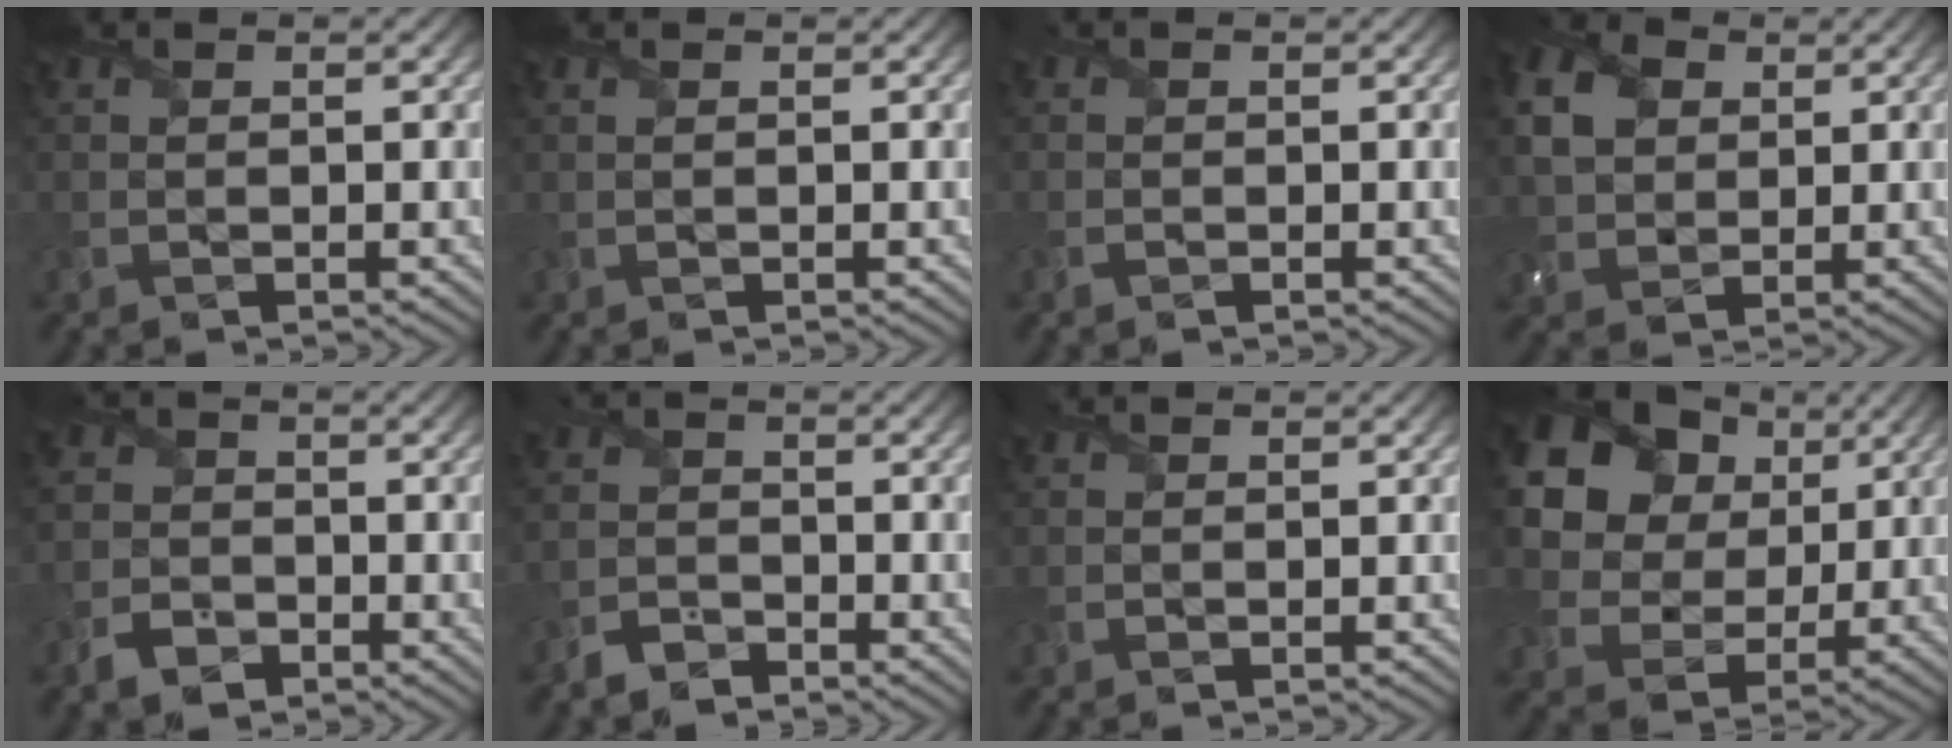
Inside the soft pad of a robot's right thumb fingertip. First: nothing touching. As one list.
[{"total": 0.6, "force": [0.1, 0.2, 0.5], "torque": [-0.011, 0.002, 0.005]}, {"total": 0.6, "force": [-0.4, 0.4, 0.3], "torque": [-0.006, -0.001, -0.010]}, {"total": 7.2, "force": [2.3, 5.4, 4.0], "torque": [-0.124, 0.012, 0.040]}, {"total": 3.8, "force": [-2.4, 2.7, 1.3], "torque": [-0.036, -0.003, -0.061]}, {"total": 2.9, "force": [-2.5, 1.4, 0.7], "torque": [-0.020, 0.003, -0.062]}, {"total": 0.6, "force": [0.5, 0.2, 0.1], "torque": [-0.006, 0.001, 0.010]}, {"total": 17.1, "force": [7.6, 13.0, 8.1], "torque": [-0.235, 0.066, 0.154]}]